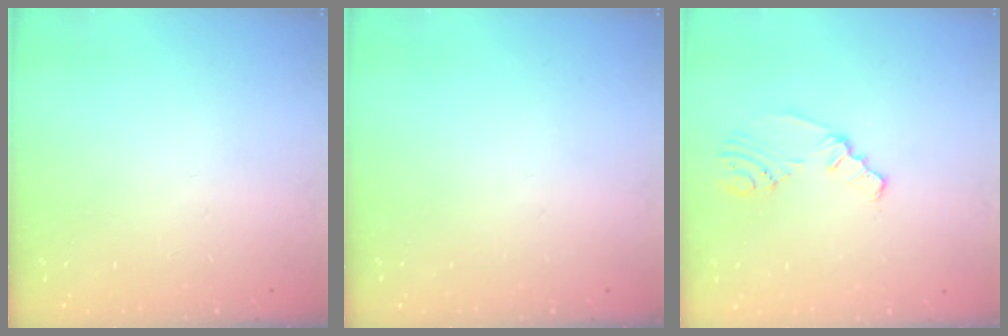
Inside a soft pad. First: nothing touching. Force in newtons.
{"total": 0.0}
{"total": 2.1, "press": 1.7, "slide": 1.2}